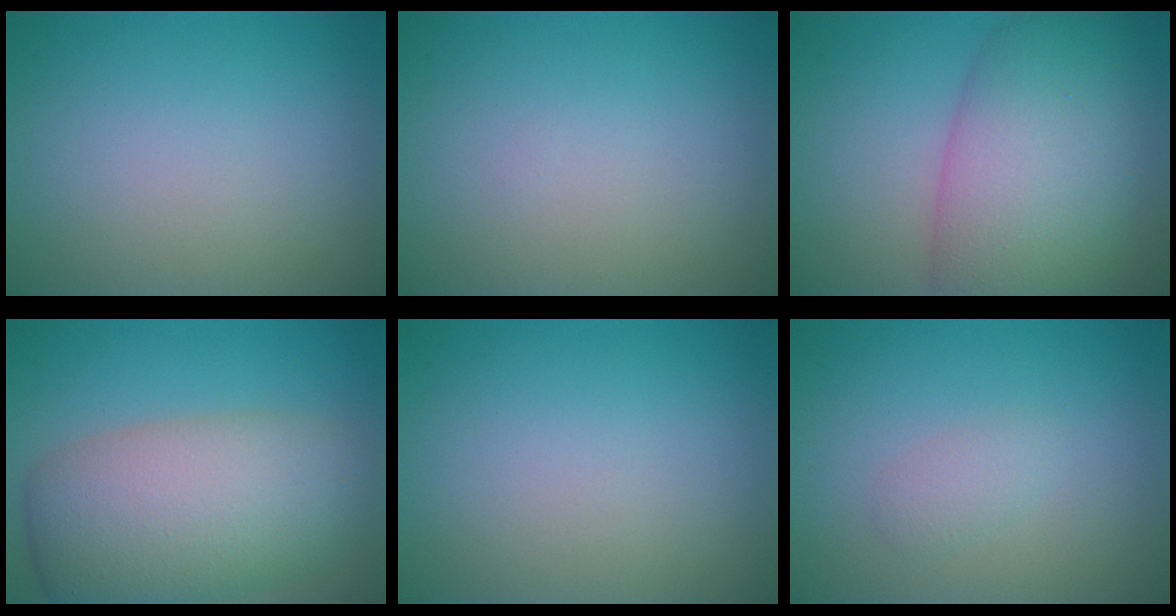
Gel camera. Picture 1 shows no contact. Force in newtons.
{"total": 0.0}
{"total": 10.7, "press": 10.7, "slide": 0.6}
{"total": 9.4, "press": 9.3, "slide": 0.5}
{"total": 0.0}
{"total": 1.2, "press": 1.2, "slide": 0.0}